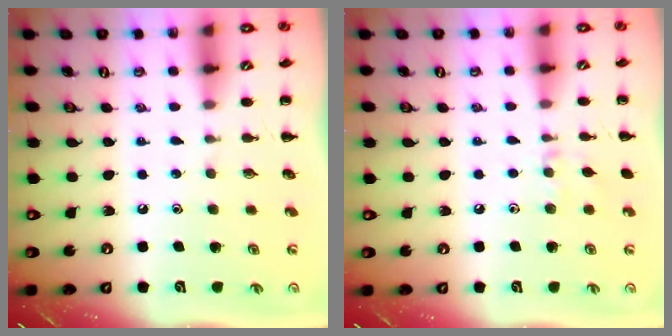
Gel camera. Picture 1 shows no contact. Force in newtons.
{"total": 6.5, "press": 6.1, "slide": 2.0}